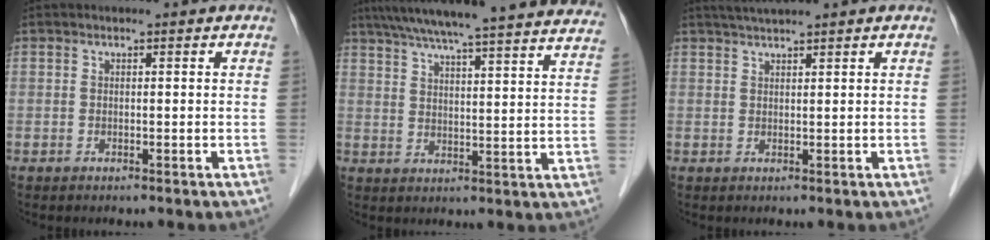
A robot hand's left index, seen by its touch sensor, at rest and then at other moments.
{"total": 29.7, "force": [26.8, 1.2, 12.8], "torque": [-0.204, -0.025, 0.332]}
{"total": 3.0, "force": [2.7, -0.4, 1.4], "torque": [-0.024, 0.017, 0.049]}